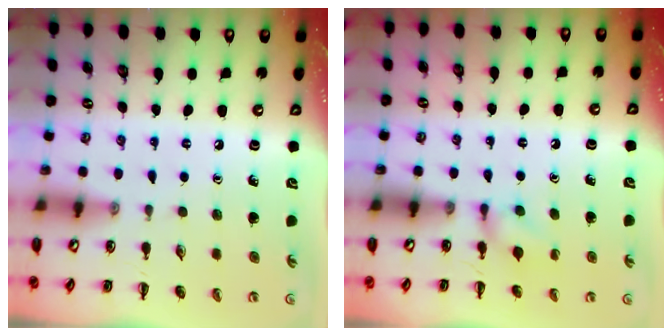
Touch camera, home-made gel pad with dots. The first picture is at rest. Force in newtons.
{"total": 4.5, "press": 4.2, "slide": 1.5}